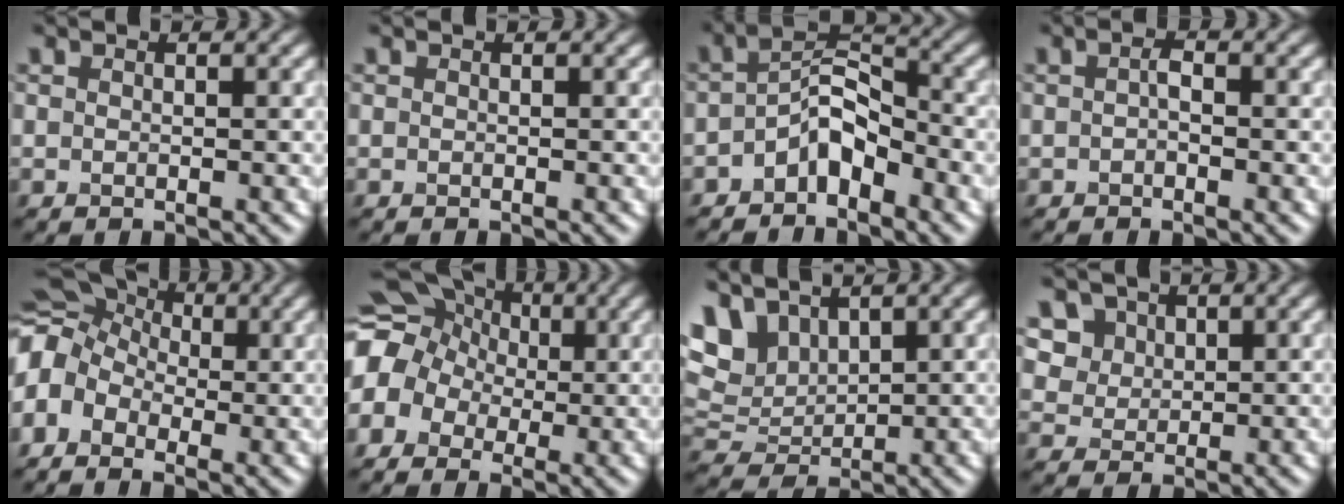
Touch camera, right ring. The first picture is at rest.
{"total": 0.0}
{"total": 4.2, "force": [-2.4, 1.9, 2.9], "torque": [-0.049, 0.016, -0.049]}
{"total": 1.0, "force": [-0.3, 0.4, 0.9], "torque": [-0.016, 0.002, -0.007]}
{"total": 9.6, "force": [-0.1, 7.8, 5.6], "torque": [-0.129, 0.034, -0.045]}
{"total": 13.9, "force": [1.0, 12.5, 6.1], "torque": [-0.148, 0.028, -0.040]}
{"total": 6.0, "force": [3.6, 3.4, 3.4], "torque": [-0.084, 0.007, 0.071]}
{"total": 5.9, "force": [3.3, 4.4, 2.2], "torque": [-0.054, -0.002, 0.060]}